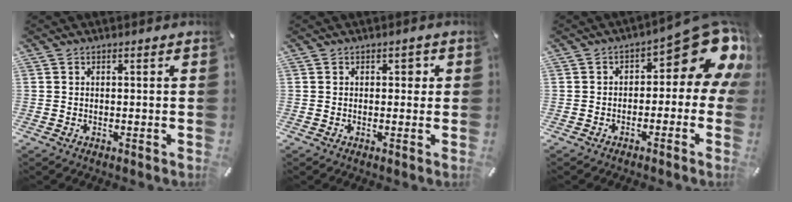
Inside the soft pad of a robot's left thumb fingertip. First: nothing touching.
{"total": 1.6, "force": [0.3, 1.2, 0.9], "torque": [-0.004, 0.002, -0.002]}
{"total": 13.7, "force": [5.3, 6.4, 10.9], "torque": [-0.133, -0.045, 0.086]}